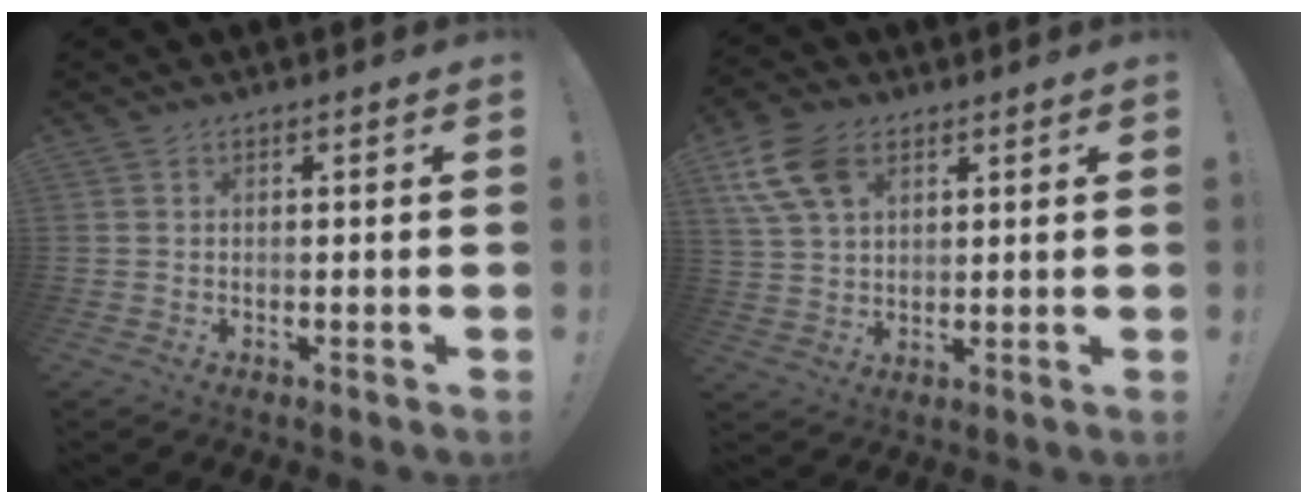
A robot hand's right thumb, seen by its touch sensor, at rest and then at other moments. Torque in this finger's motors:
{"motor_torque": [0.18, 0.18, 0.39, 0.01, 0.02]}